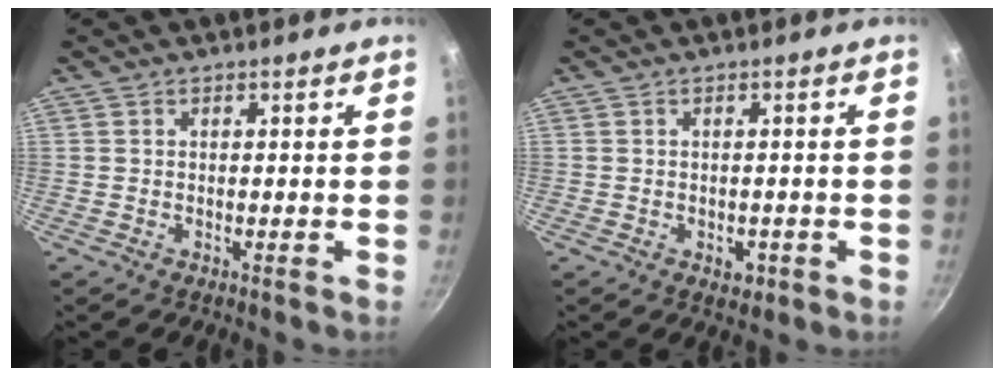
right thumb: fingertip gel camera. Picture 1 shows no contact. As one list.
[{"total": 2.3, "force": [-0.9, 1.6, 1.4], "torque": [-0.007, 0.002, -0.009]}]